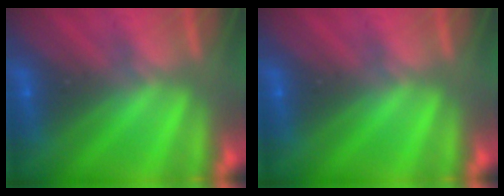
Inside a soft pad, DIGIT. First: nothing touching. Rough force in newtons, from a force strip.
{"total": 0.0}